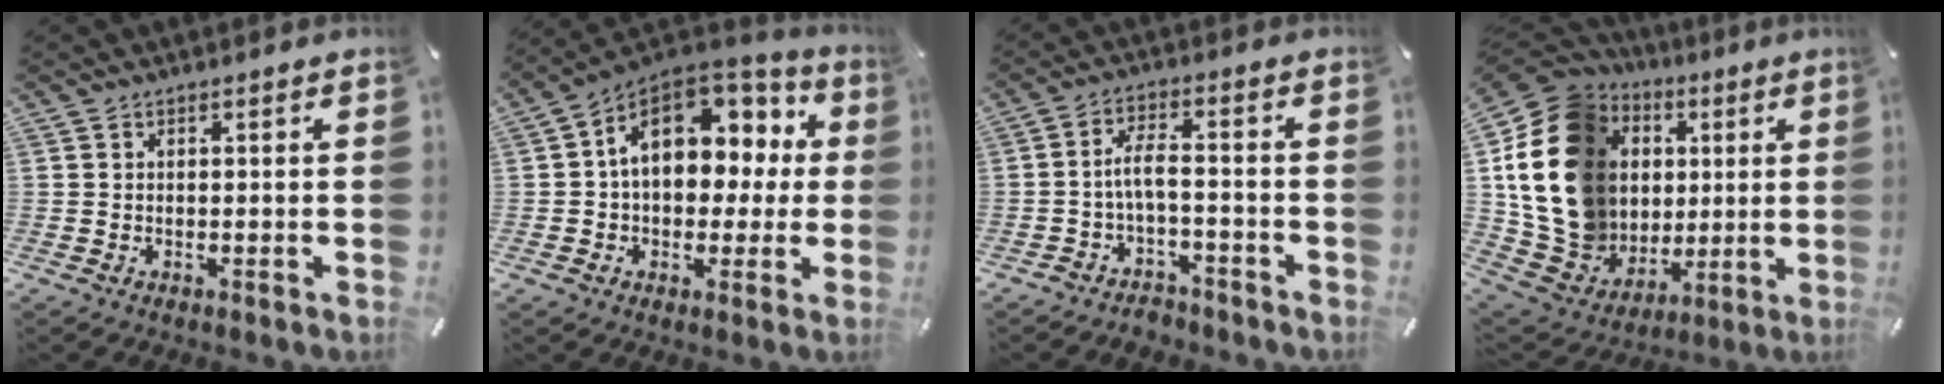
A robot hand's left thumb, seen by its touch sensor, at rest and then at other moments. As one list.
[{"total": 15.5, "force": [4.2, 11.0, 10.0], "torque": [-0.152, -0.018, 0.079]}, {"total": 5.3, "force": [-2.3, 2.0, 4.3], "torque": [-0.099, 0.004, -0.050]}, {"total": 20.7, "force": [3.4, 17.7, 10.2], "torque": [-0.215, -0.033, 0.076]}]